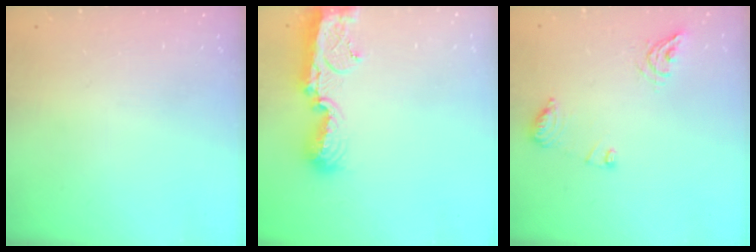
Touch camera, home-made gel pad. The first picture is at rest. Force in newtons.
{"total": 12.6, "press": 12.5, "slide": 1.0}
{"total": 9.0, "press": 9.0, "slide": 0.7}